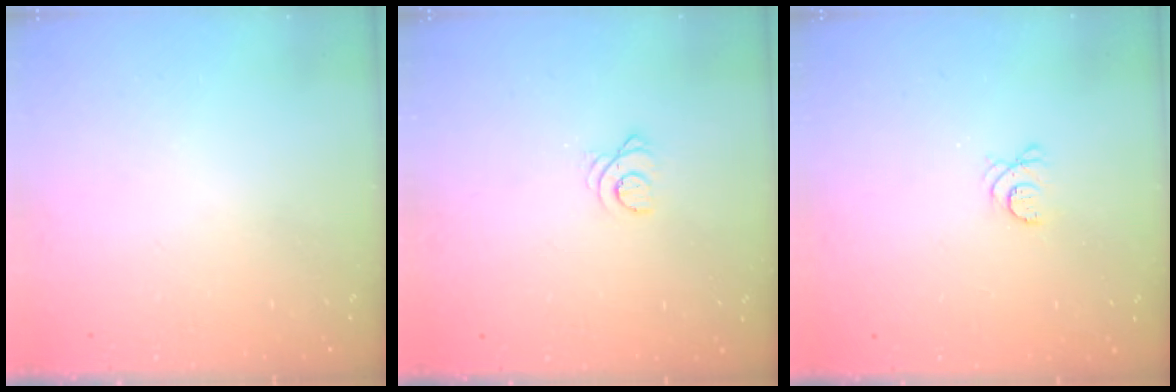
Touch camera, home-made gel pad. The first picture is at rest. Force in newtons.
{"total": 2.3, "press": 2.3, "slide": 0.3}
{"total": 3.9, "press": 3.8, "slide": 0.6}